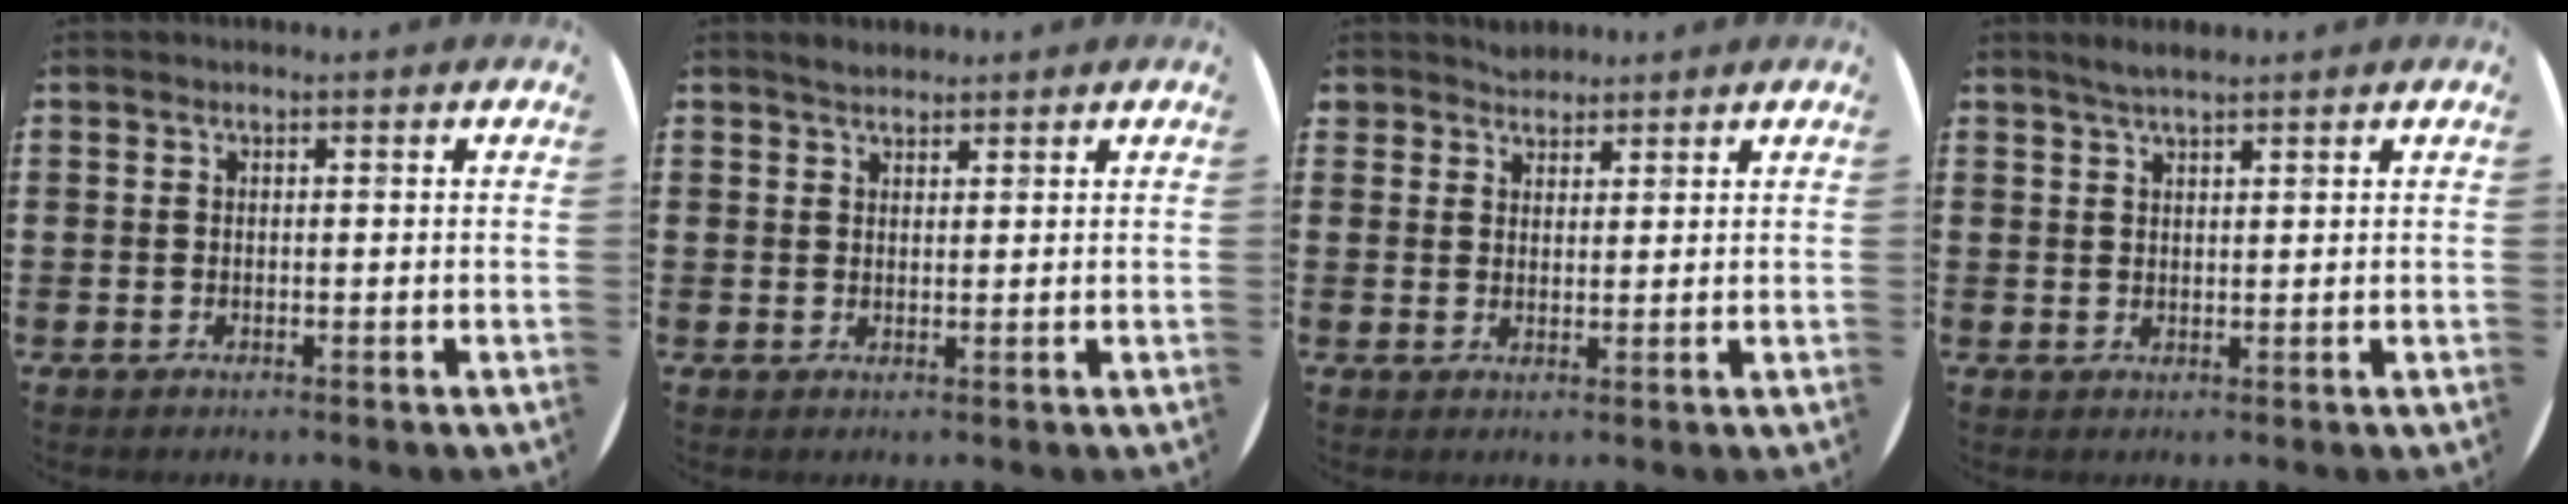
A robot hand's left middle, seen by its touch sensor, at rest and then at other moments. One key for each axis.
{"total": 1.7, "fx": 1.6, "fy": 0.5, "fz": 0.3, "tx": -0.008, "ty": 0.004, "tz": 0.030}
{"total": 2.3, "fx": 2.2, "fy": 0.6, "fz": -0.4, "tx": 0.003, "ty": 0.001, "tz": 0.044}
{"total": 2.2, "fx": 1.9, "fy": 0.1, "fz": 1.1, "tx": -0.024, "ty": 0.003, "tz": 0.035}